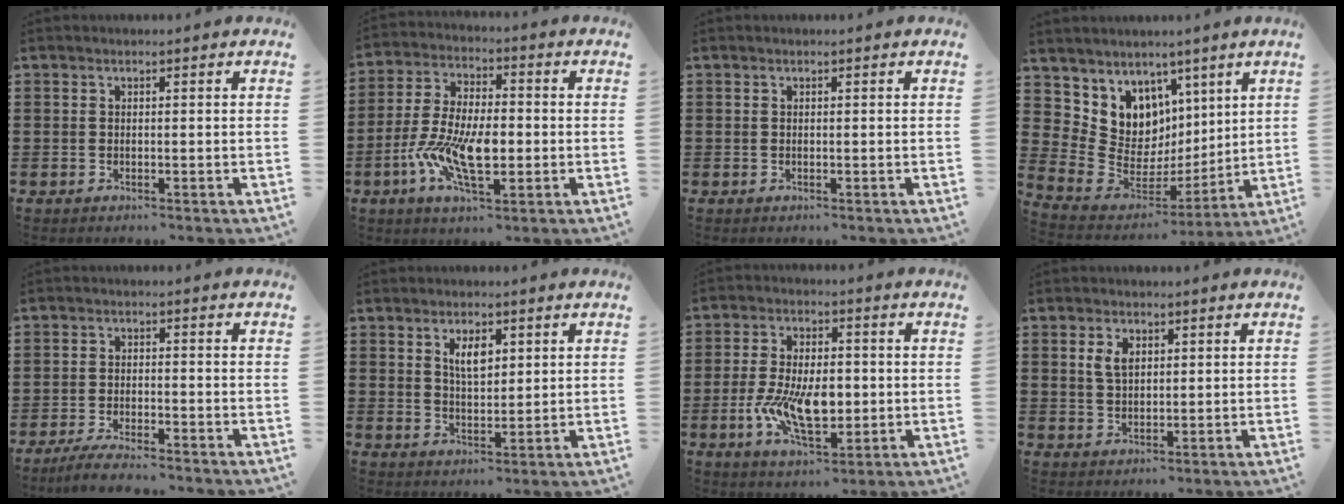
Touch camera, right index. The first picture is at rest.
{"total": 10.5, "force": [-3.1, 4.9, 8.7], "torque": [-0.192, -0.005, -0.058]}
{"total": 0.0}
{"total": 8.4, "force": [4.7, 7.0, 0.4], "torque": [-0.058, -0.065, 0.095]}
{"total": 3.5, "force": [-3.3, 0.0, 1.3], "torque": [-0.031, -0.004, -0.065]}
{"total": 4.2, "force": [1.9, 1.9, 3.1], "torque": [-0.061, 0.005, 0.032]}
{"total": 10.3, "force": [-1.5, 5.3, 8.6], "torque": [-0.164, -0.003, -0.031]}
{"total": 3.3, "force": [1.2, 2.0, 2.4], "torque": [-0.053, 0.009, 0.020]}